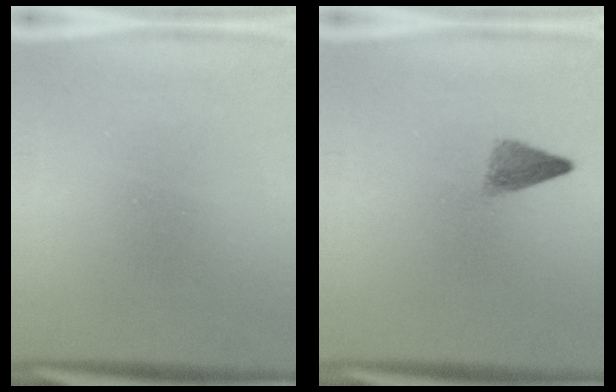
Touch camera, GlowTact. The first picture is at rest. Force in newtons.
{"total": 2.5}